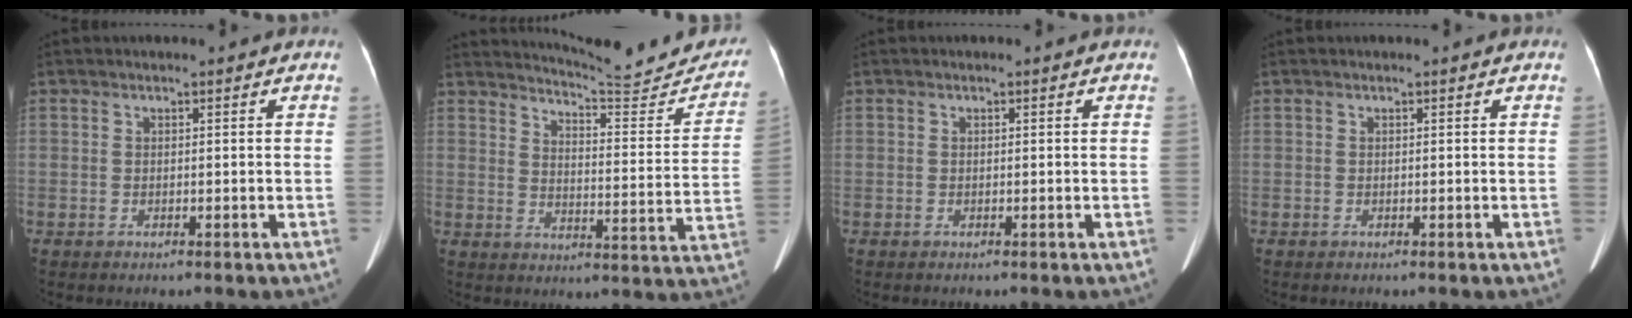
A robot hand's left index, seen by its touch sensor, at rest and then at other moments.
{"total": 17.2, "force": [16.5, 1.4, 4.4], "torque": [-0.052, -0.070, 0.197]}
{"total": 0.0}
{"total": 0.0}